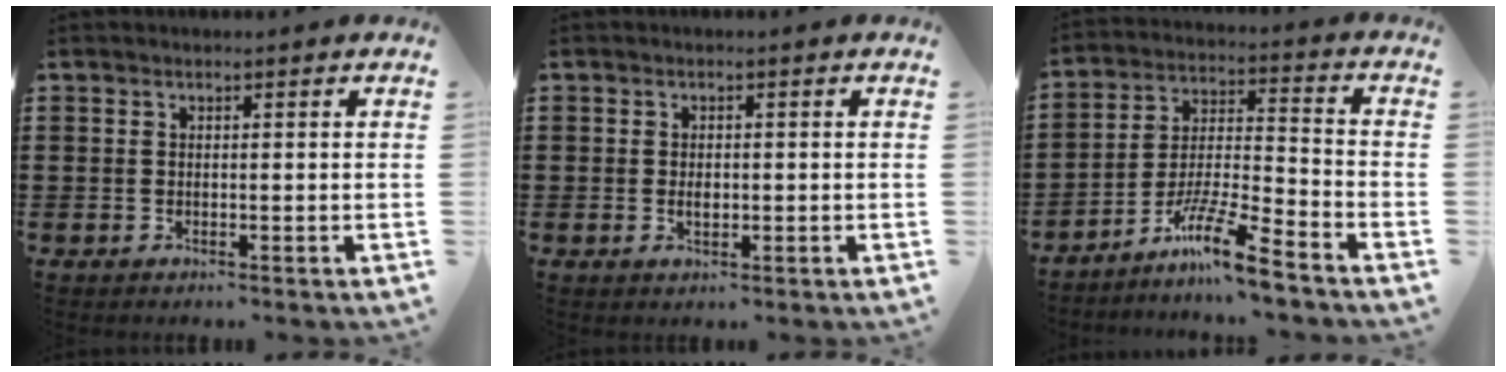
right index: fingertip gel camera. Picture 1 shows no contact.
{"total": 1.7, "force": [-0.2, 0.9, 1.4], "torque": [-0.028, 0.003, -0.003]}
{"total": 10.3, "force": [-8.0, 0.6, 6.4], "torque": [-0.123, 0.009, -0.156]}